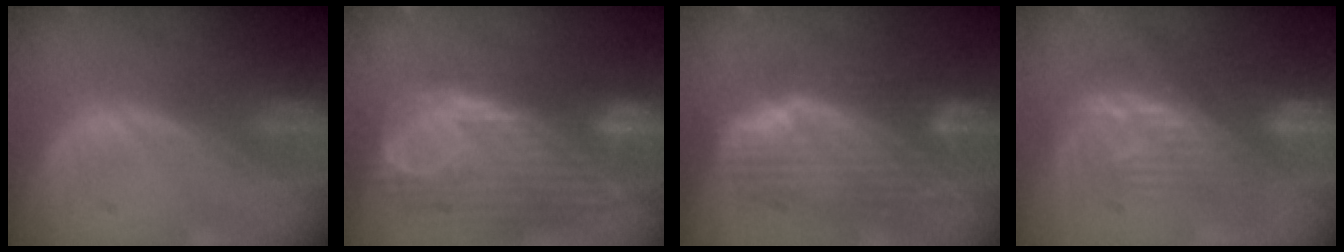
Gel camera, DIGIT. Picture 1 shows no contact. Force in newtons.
{"total": 12.7, "press": 10.7, "slide": 6.9}
{"total": 9.9, "press": 8.8, "slide": 4.5}
{"total": 8.4, "press": 8.1, "slide": 1.9}